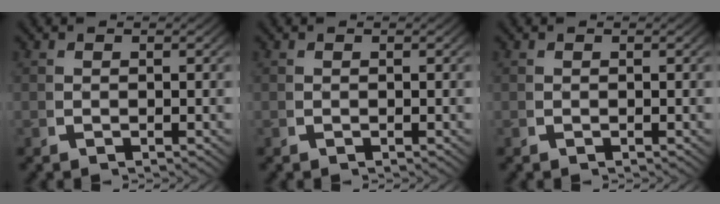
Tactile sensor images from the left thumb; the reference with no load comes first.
{"total": 0.0}
{"total": 0.0}